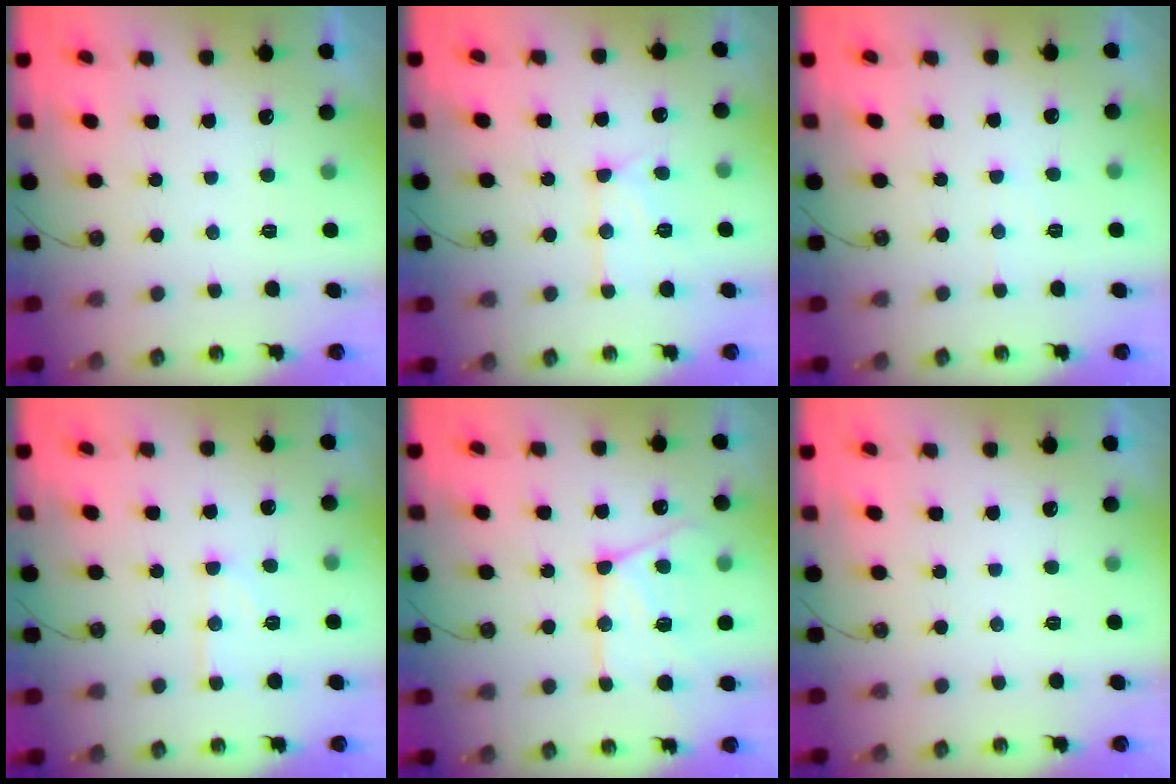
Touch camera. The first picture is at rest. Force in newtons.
{"total": 13.1, "press": 13.1, "slide": 1.3}
{"total": 4.9, "press": 4.8, "slide": 0.7}
{"total": 9.4, "press": 9.4, "slide": 0.8}
{"total": 15.4, "press": 15.4, "slide": 1.0}
{"total": 0.0}